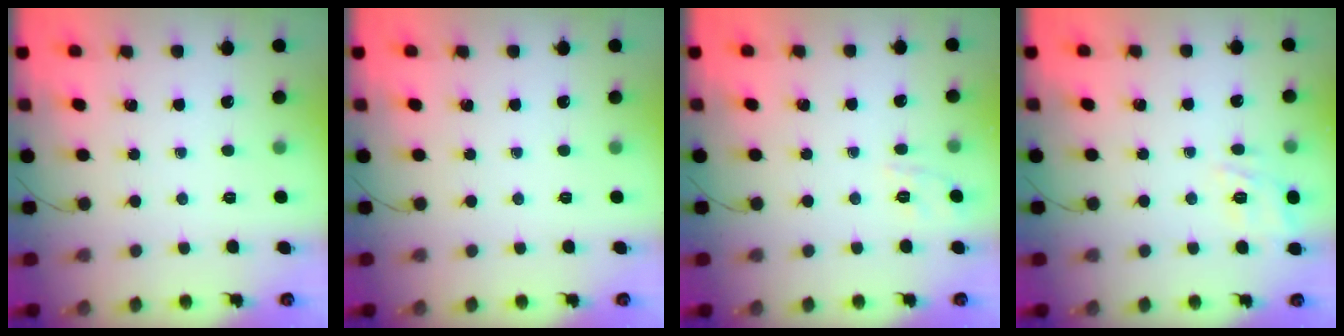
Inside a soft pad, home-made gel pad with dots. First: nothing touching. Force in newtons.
{"total": 0.0}
{"total": 1.9, "press": 0.2, "slide": 1.9}
{"total": 3.5, "press": 3.2, "slide": 1.4}